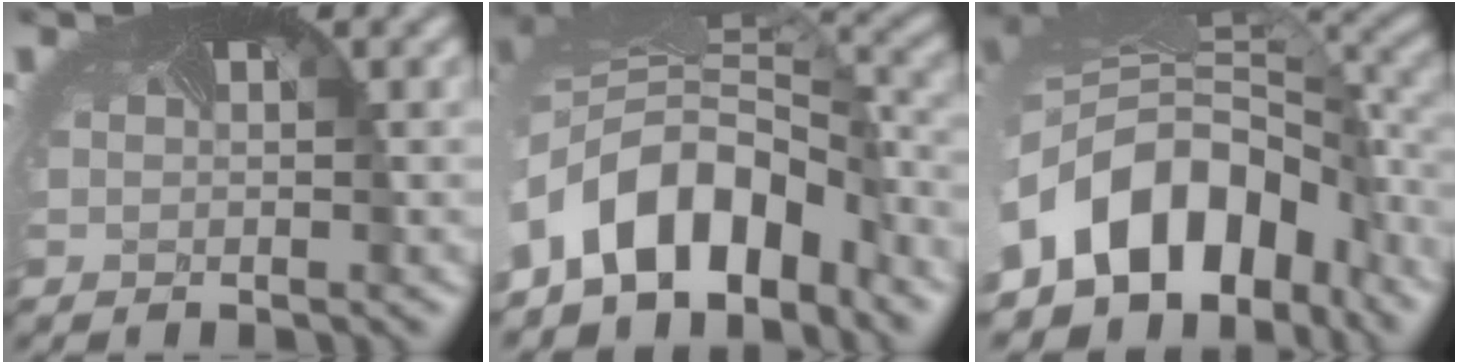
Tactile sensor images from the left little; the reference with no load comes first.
{"total": 10.4, "force": [-5.5, 6.0, 6.5], "torque": [-0.116, -0.004, -0.097]}
{"total": 13.1, "force": [-6.2, 9.2, 7.0], "torque": [-0.150, -0.014, -0.101]}